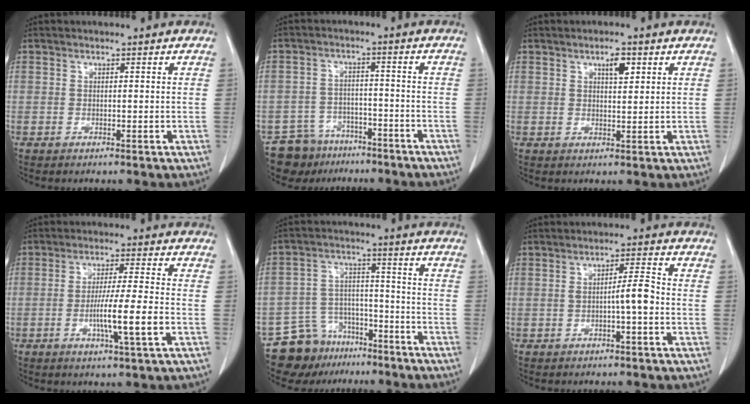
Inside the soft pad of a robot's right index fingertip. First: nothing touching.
{"total": 8.2, "force": [-6.8, 4.6, 0.6], "torque": [-0.005, 0.021, -0.104]}
{"total": 2.8, "force": [1.5, 0.7, 2.3], "torque": [-0.040, -0.001, 0.025]}
{"total": 8.2, "force": [-2.3, -0.6, 7.9], "torque": [-0.138, -0.009, -0.041]}
{"total": 10.0, "force": [-8.0, 5.9, 1.4], "torque": [-0.028, 0.040, -0.129]}
{"total": 3.8, "force": [-0.9, 0.2, 3.7], "torque": [-0.054, 0.008, -0.014]}